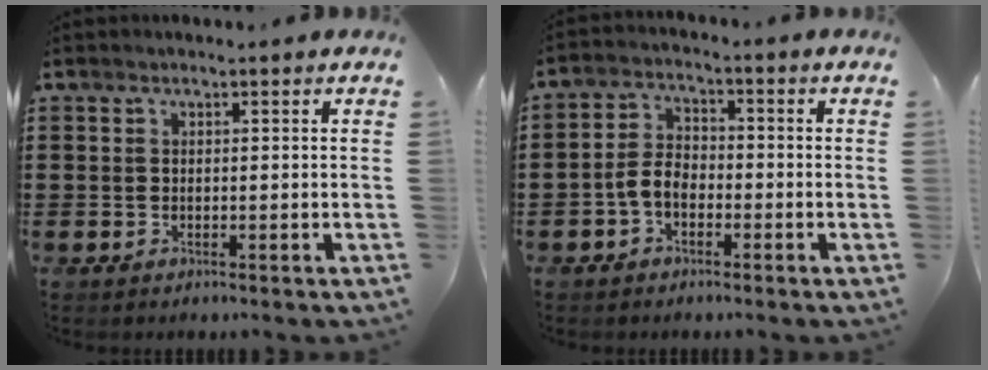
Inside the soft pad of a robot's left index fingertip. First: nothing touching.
{"total": 4.2, "force": [-1.9, 2.5, 2.8], "torque": [-0.072, 0.005, -0.042]}